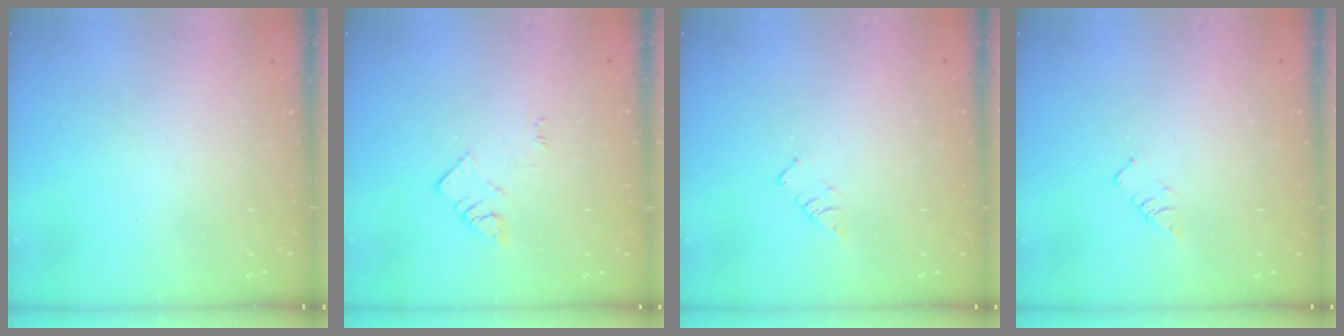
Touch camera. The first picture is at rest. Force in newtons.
{"total": 3.0, "press": 3.0, "slide": 0.4}
{"total": 2.9, "press": 2.9, "slide": 0.4}
{"total": 2.9, "press": 2.9, "slide": 0.4}